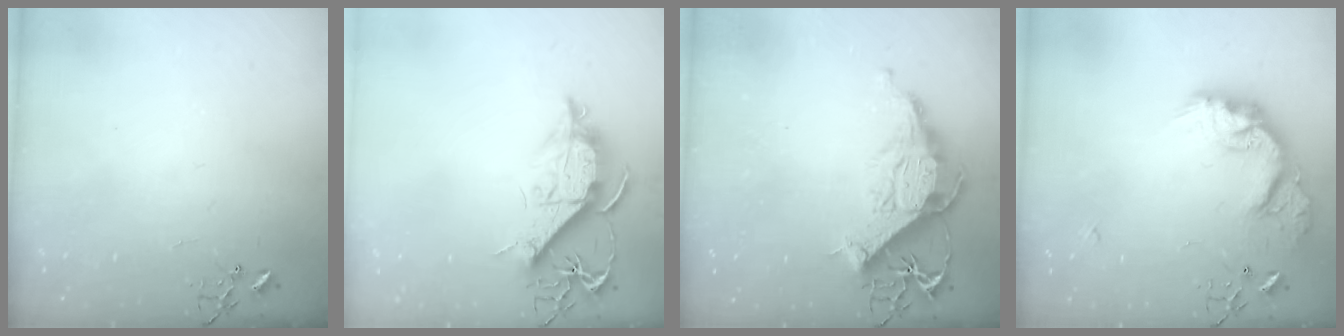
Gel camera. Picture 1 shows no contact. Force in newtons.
{"total": 10.9, "press": 10.9, "slide": 0.8}
{"total": 15.7, "press": 15.5, "slide": 1.9}
{"total": 21.0, "press": 20.9, "slide": 1.3}